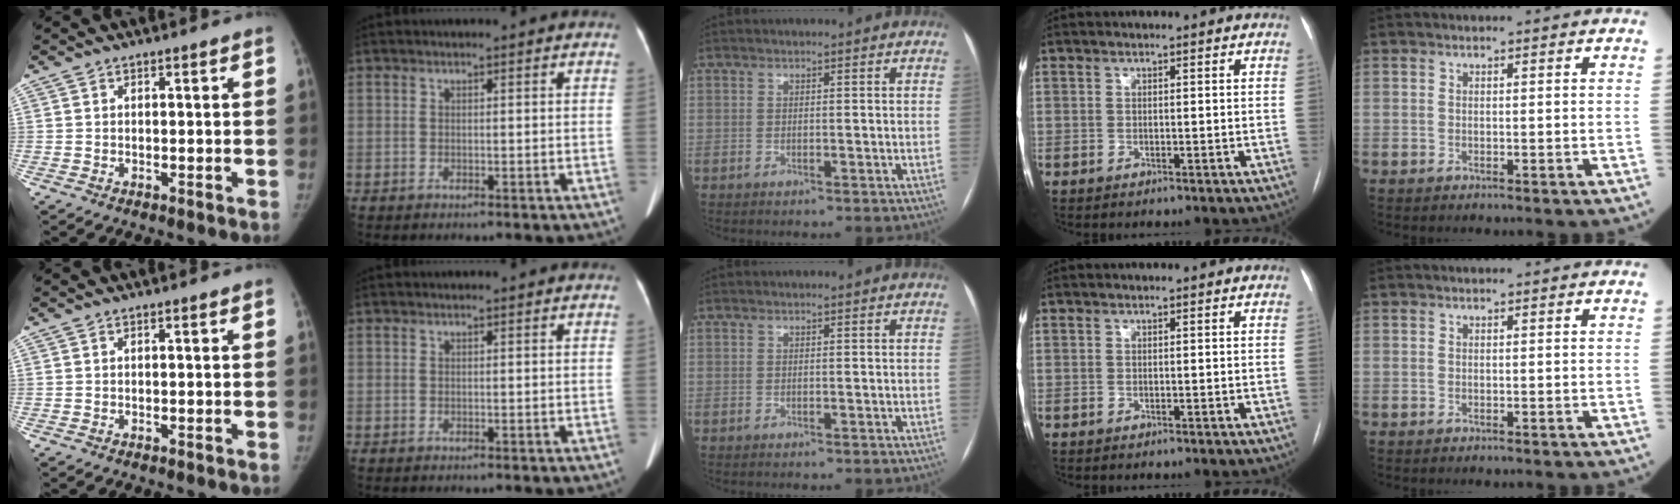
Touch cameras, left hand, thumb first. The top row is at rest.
{}